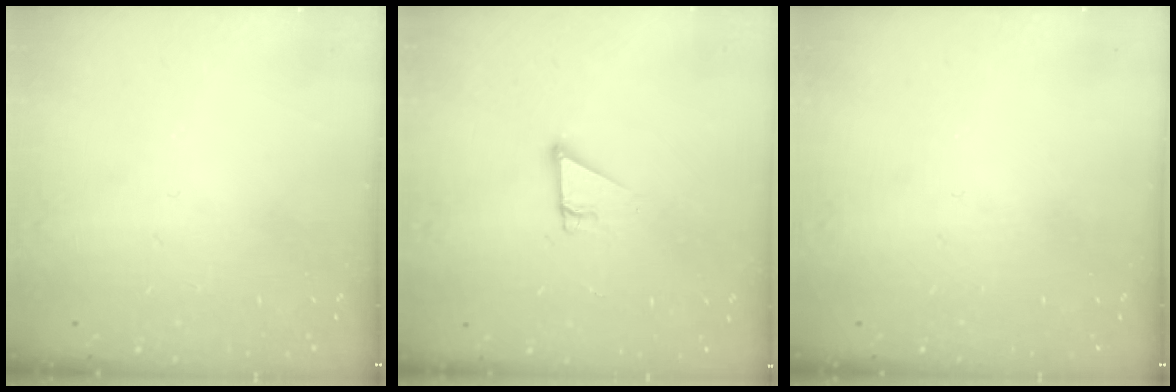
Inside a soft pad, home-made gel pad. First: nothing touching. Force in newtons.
{"total": 3.1, "press": 3.1, "slide": 0.2}
{"total": 0.0}